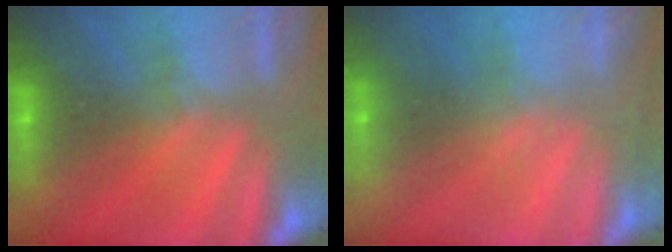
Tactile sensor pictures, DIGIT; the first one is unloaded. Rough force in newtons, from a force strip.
{"total": 2.2}